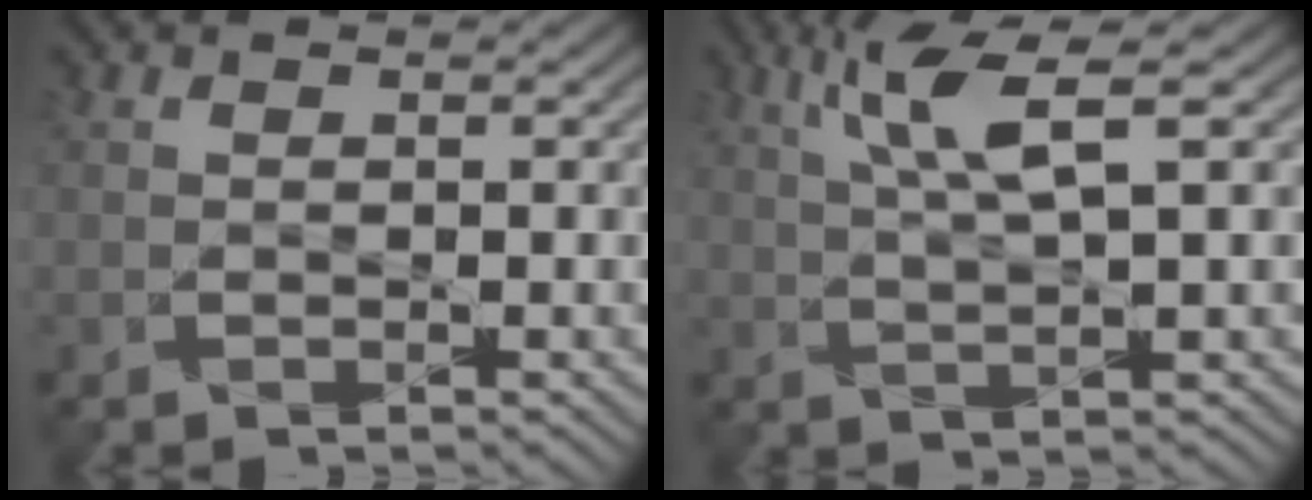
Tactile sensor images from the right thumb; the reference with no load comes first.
{"total": 5.8, "force": [2.5, 0.0, 5.2], "torque": [-0.123, 0.011, 0.055]}